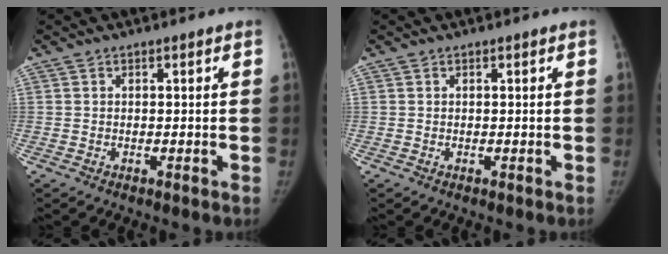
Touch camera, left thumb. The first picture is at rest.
{"total": 0.0}